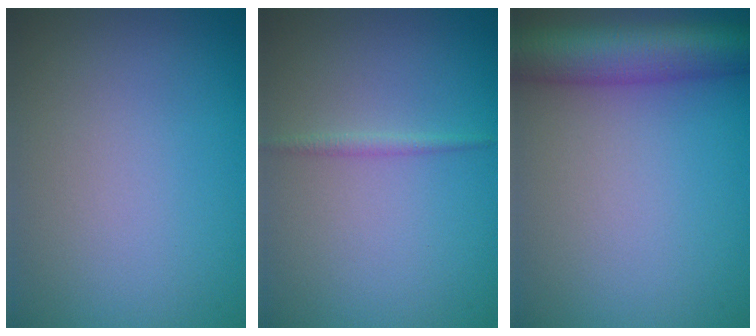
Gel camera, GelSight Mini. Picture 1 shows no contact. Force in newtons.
{"total": 0.9, "press": 0.9, "slide": 0.0}
{"total": 7.5, "press": 7.5, "slide": 0.2}